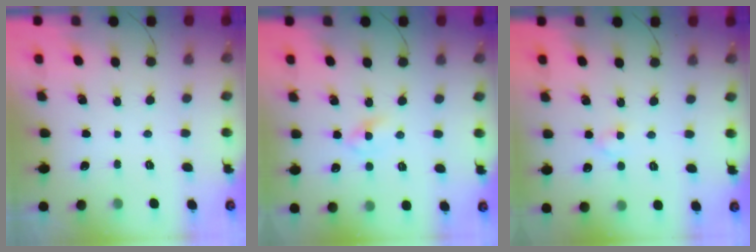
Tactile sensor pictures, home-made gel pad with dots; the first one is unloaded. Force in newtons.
{"total": 2.7, "press": 2.5, "slide": 1.1}
{"total": 2.7, "press": 2.4, "slide": 1.2}